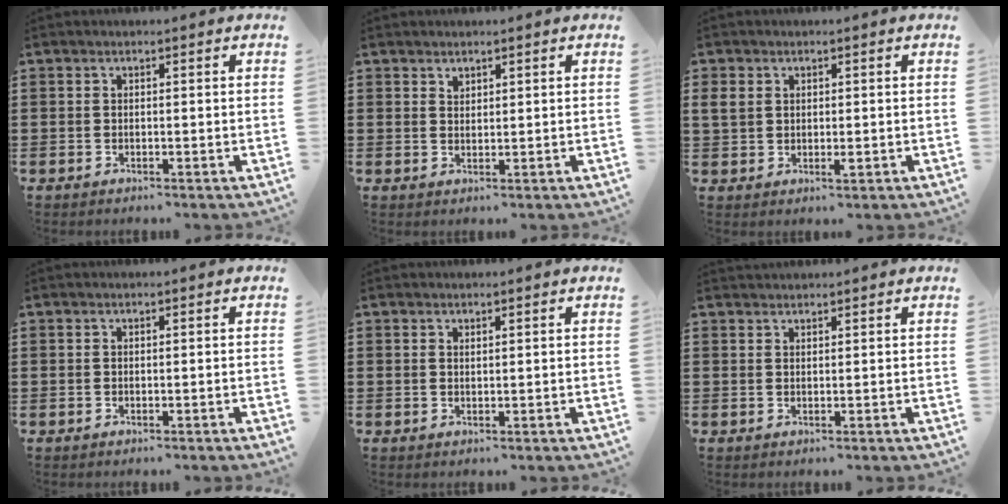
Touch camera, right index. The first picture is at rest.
{"total": 1.2, "force": [1.1, 0.5, 0.1], "torque": [-0.003, -0.001, 0.022]}
{"total": 2.5, "force": [0.6, 1.9, 1.6], "torque": [-0.042, 0.001, 0.010]}
{"total": 0.0}
{"total": 0.6, "force": [0.5, 0.2, 0.1], "torque": [-0.003, 0.001, 0.011]}
{"total": 0.9, "force": [0.8, 0.0, -0.2], "torque": [0.003, 0.001, 0.017]}